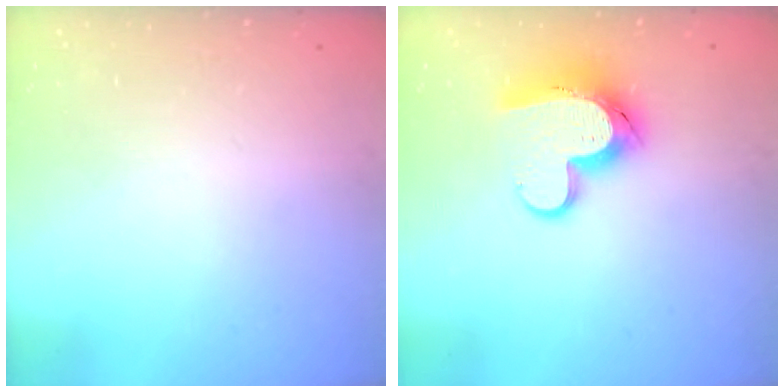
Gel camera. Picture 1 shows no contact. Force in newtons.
{"total": 12.5, "press": 12.5, "slide": 1.0}